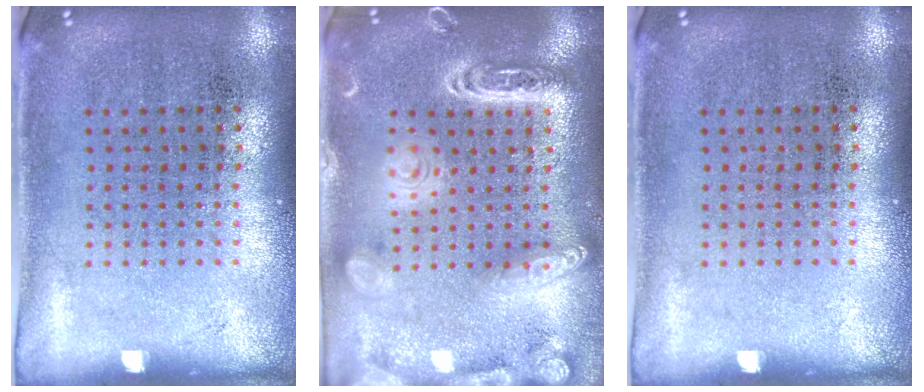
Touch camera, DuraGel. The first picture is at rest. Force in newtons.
{"total": 3.3, "press": 3.3, "slide": 0.2}
{"total": 0.0}